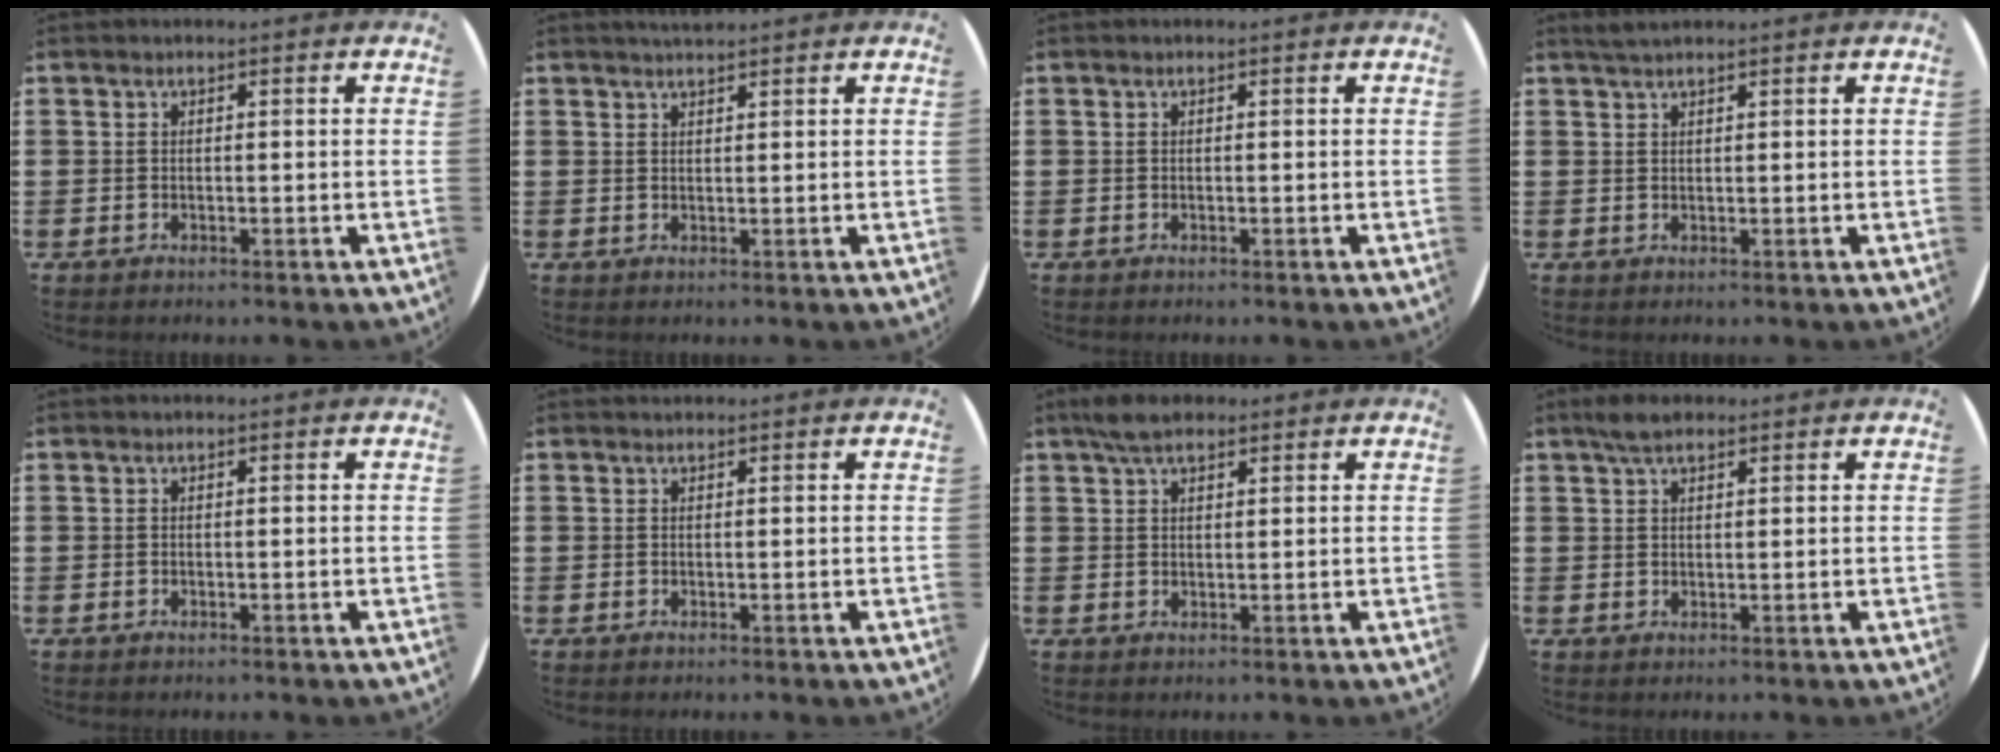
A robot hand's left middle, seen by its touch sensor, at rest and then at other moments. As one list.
[{"total": 1.5, "force": [1.5, 0.0, 0.5], "torque": [-0.010, 0.001, 0.027]}, {"total": 0.0}, {"total": 1.5, "force": [1.3, 0.1, 0.7], "torque": [-0.015, 0.002, 0.024]}, {"total": 0.0}, {"total": 0.0}, {"total": 3.8, "force": [2.9, 1.4, 2.0], "torque": [-0.045, 0.008, 0.052]}, {"total": 3.0, "force": [2.3, 1.1, 1.7], "torque": [-0.029, 0.004, 0.040]}]